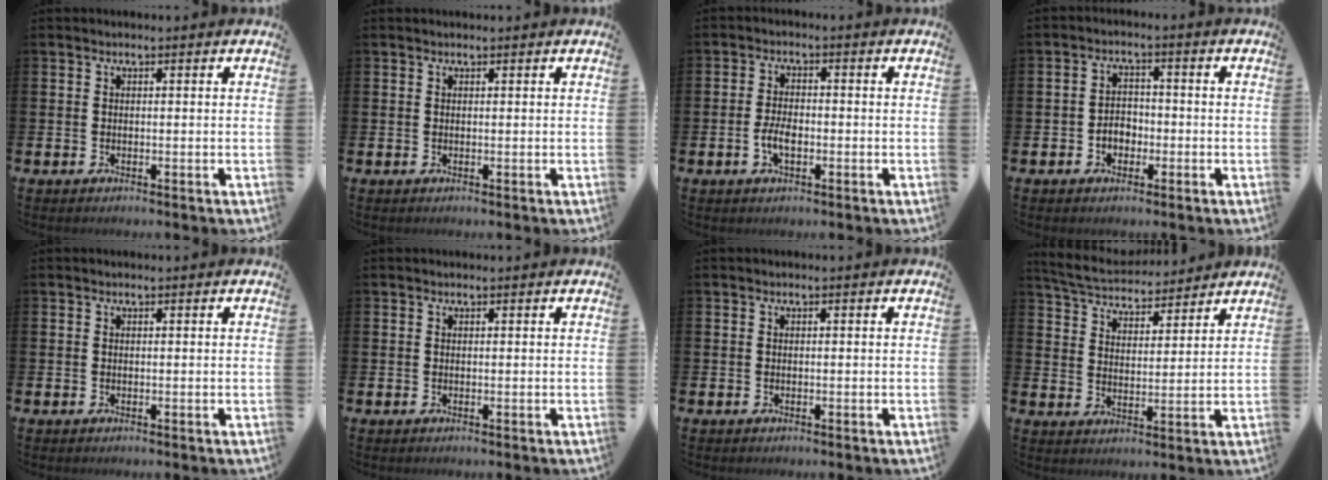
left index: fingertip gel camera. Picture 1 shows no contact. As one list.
[{"total": 0.0}, {"total": 3.3, "force": [-0.8, 1.6, 2.8], "torque": [-0.056, 0.001, -0.017]}, {"total": 2.8, "force": [-1.1, 2.2, 1.3], "torque": [-0.019, 0.003, -0.028]}, {"total": 0.0}, {"total": 0.0}, {"total": 0.0}, {"total": 5.9, "force": [5.7, 1.1, 0.8], "torque": [-0.046, -0.033, 0.103]}]